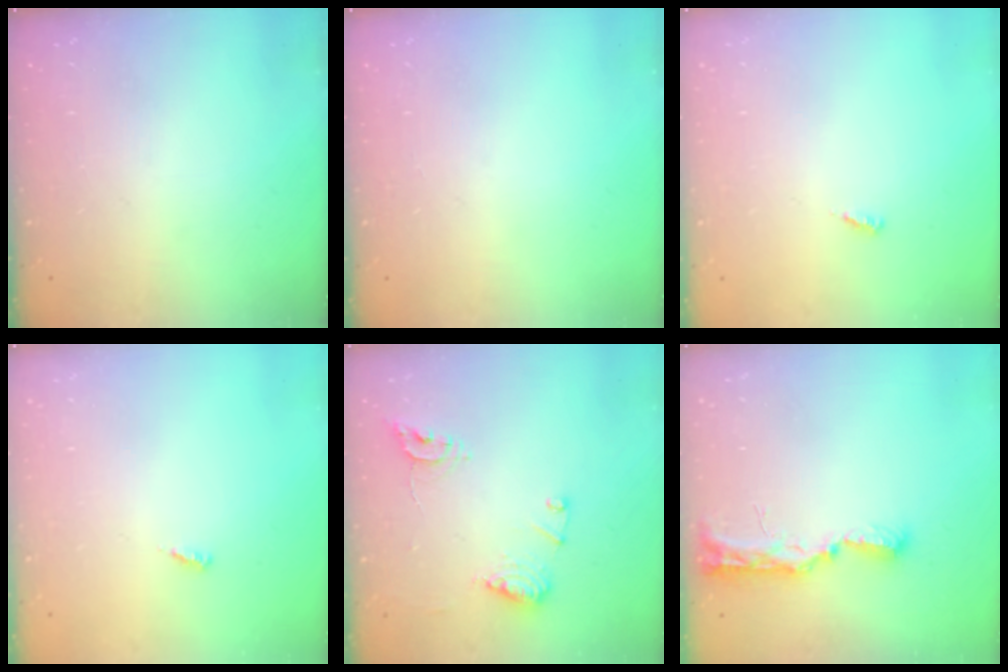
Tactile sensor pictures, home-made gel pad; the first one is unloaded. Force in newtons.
{"total": 0.0}
{"total": 3.2, "press": 3.2, "slide": 0.3}
{"total": 3.2, "press": 3.2, "slide": 0.3}
{"total": 12.1, "press": 12.0, "slide": 1.2}
{"total": 8.8, "press": 8.7, "slide": 0.9}